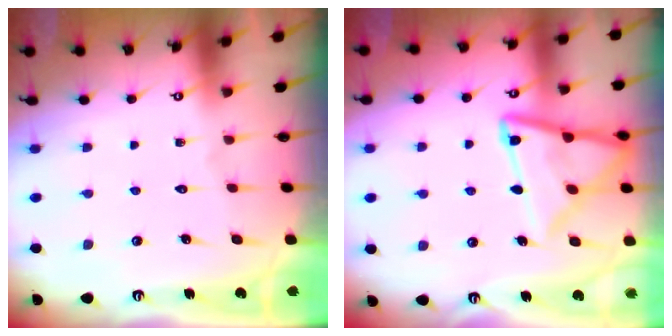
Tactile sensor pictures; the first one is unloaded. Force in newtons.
{"total": 15.3, "press": 15.3, "slide": 1.4}